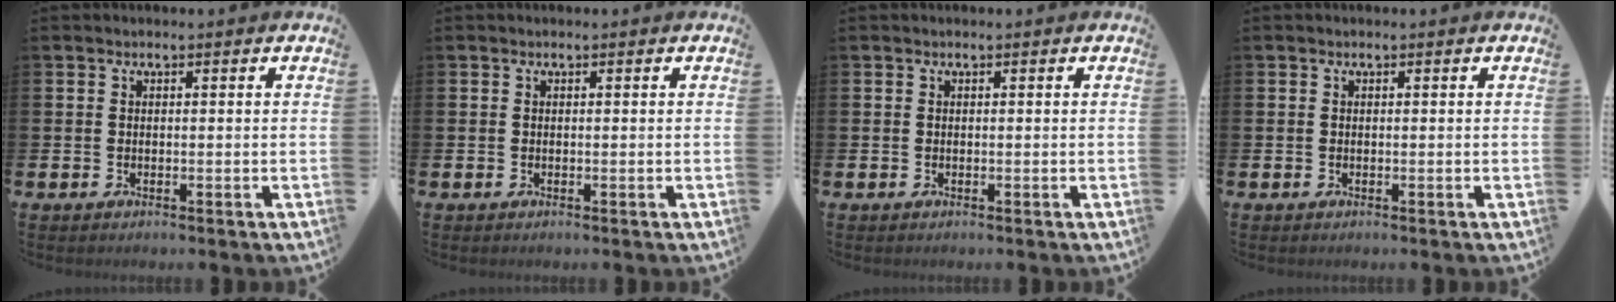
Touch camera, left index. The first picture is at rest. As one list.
[{"total": 0.0}, {"total": 0.0}, {"total": 0.0}]